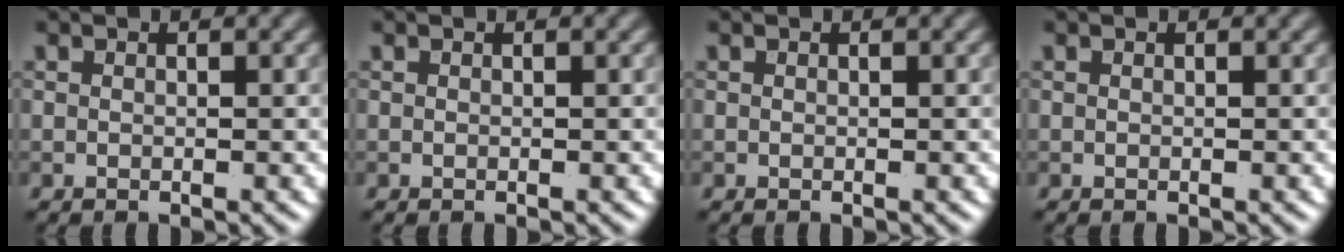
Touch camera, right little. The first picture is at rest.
{"total": 0.0}
{"total": 0.0}
{"total": 0.0}